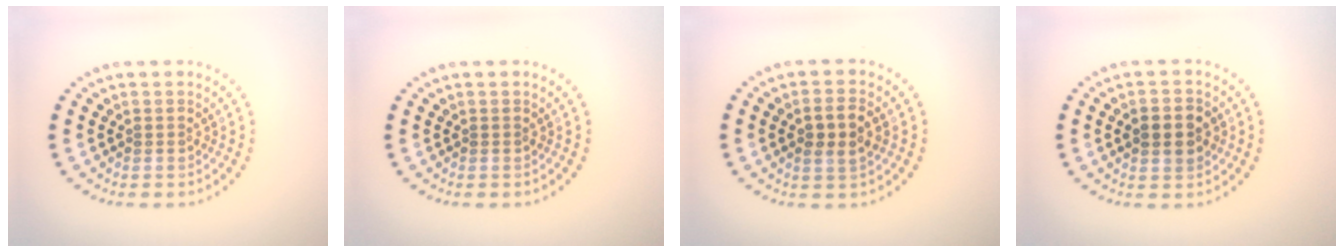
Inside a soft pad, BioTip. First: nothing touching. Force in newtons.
{"total": 0.0}
{"total": 2.6, "press": 2.6, "slide": 0.3}
{"total": 3.0, "press": 3.0, "slide": 0.1}